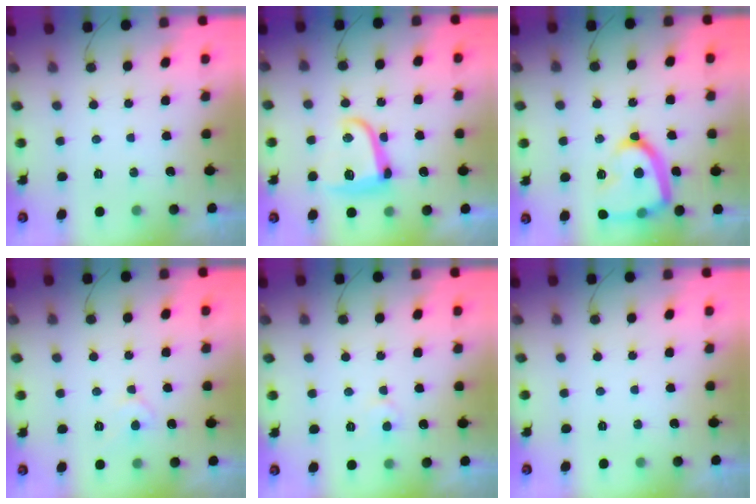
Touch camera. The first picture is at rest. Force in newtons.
{"total": 12.4, "press": 12.4, "slide": 0.8}
{"total": 17.2, "press": 17.2, "slide": 1.5}
{"total": 5.4, "press": 5.3, "slide": 0.8}
{"total": 4.7, "press": 4.7, "slide": 0.2}
{"total": 0.0}